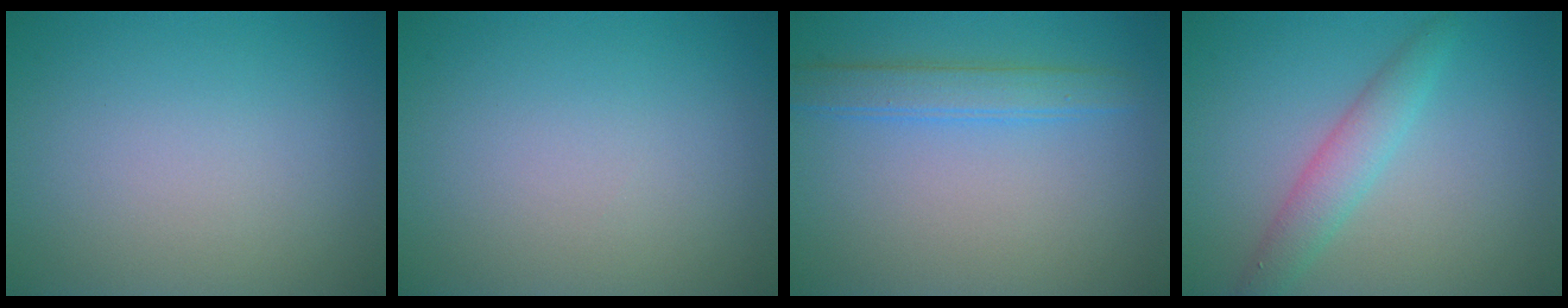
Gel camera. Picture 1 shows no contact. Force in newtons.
{"total": 0.0}
{"total": 2.7, "press": 2.7, "slide": 0.1}
{"total": 2.8, "press": 2.8, "slide": 0.0}